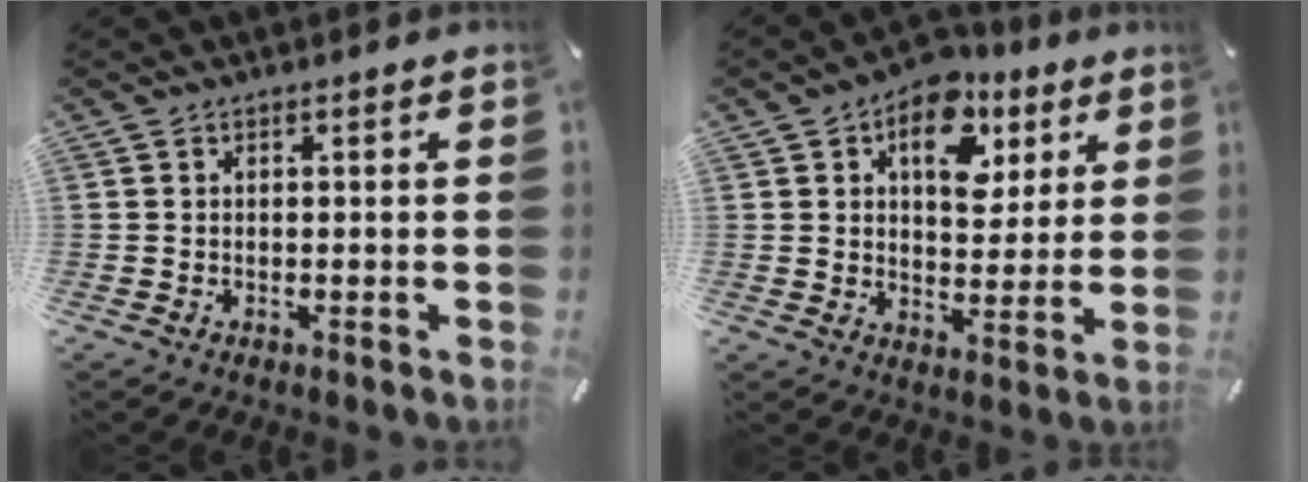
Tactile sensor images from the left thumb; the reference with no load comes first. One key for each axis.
{"total": 12.6, "fx": 5.8, "fy": 8.5, "fz": 7.2, "tx": -0.083, "ty": -0.031, "tz": 0.097}